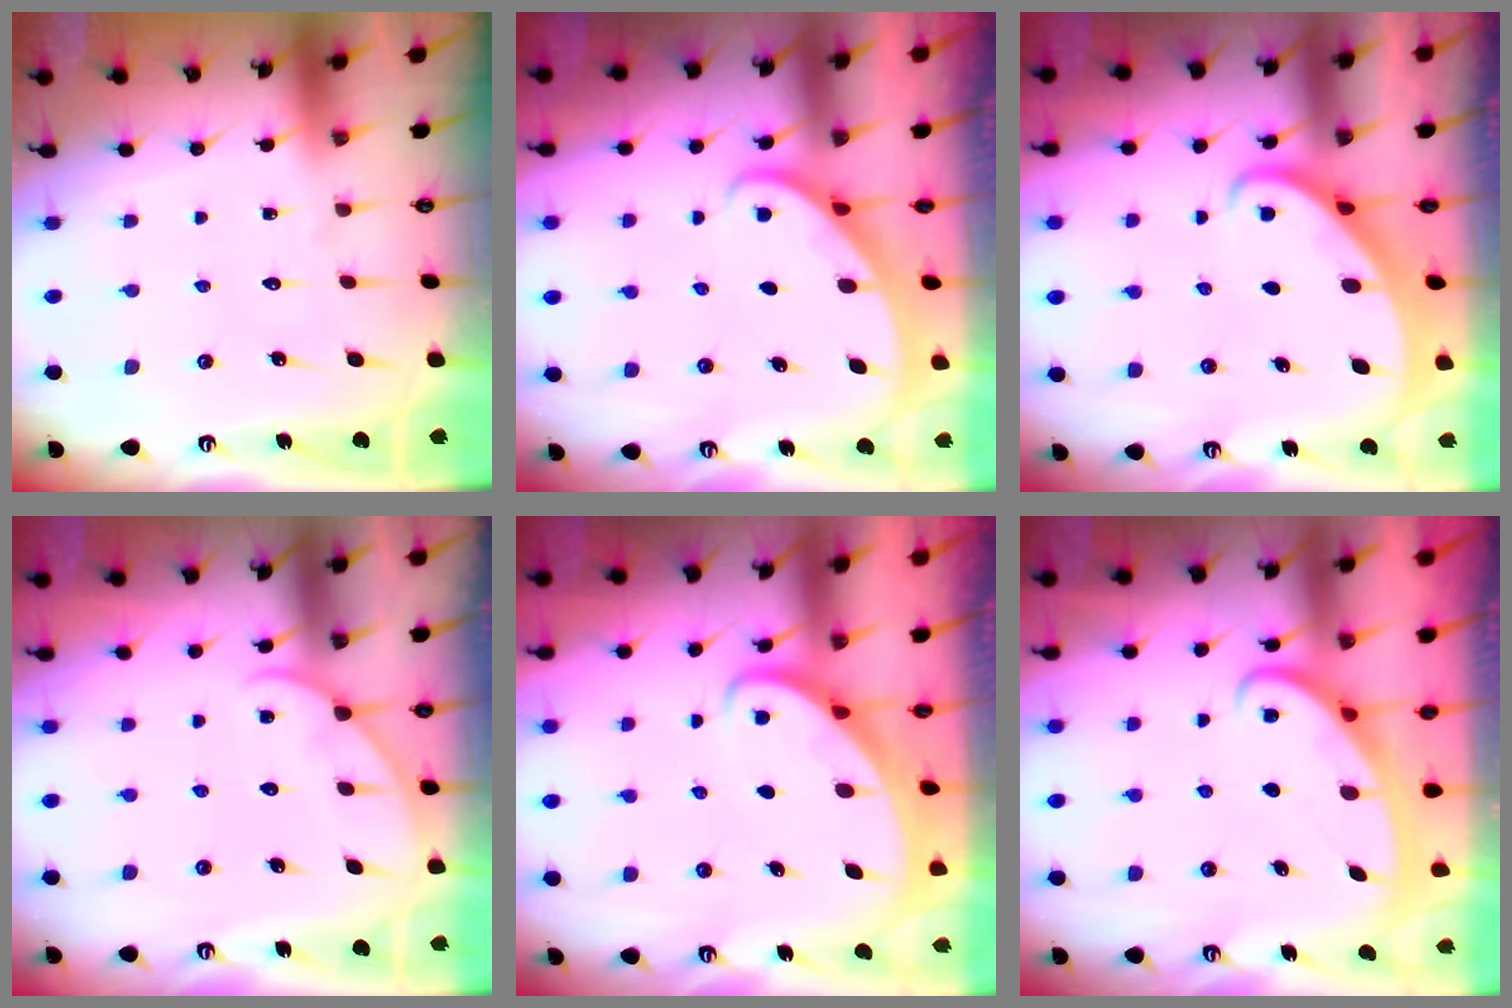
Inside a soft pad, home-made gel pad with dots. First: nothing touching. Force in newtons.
{"total": 2.2, "press": 2.2, "slide": 0.1}
{"total": 2.3, "press": 2.3, "slide": 0.3}
{"total": 3.4, "press": 3.3, "slide": 0.4}
{"total": 2.2, "press": 2.2, "slide": 0.3}
{"total": 2.6, "press": 2.6, "slide": 0.4}